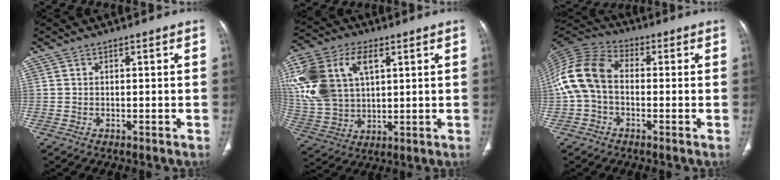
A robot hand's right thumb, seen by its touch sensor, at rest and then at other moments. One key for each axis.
{"total": 20.0, "fx": 6.1, "fy": 12.7, "fz": 14.3, "tx": -0.304, "ty": 0.001, "tz": 0.119}
{"total": 11.9, "fx": -0.6, "fy": 8.3, "fz": 8.6, "tx": -0.176, "ty": 0.032, "tz": -0.025}